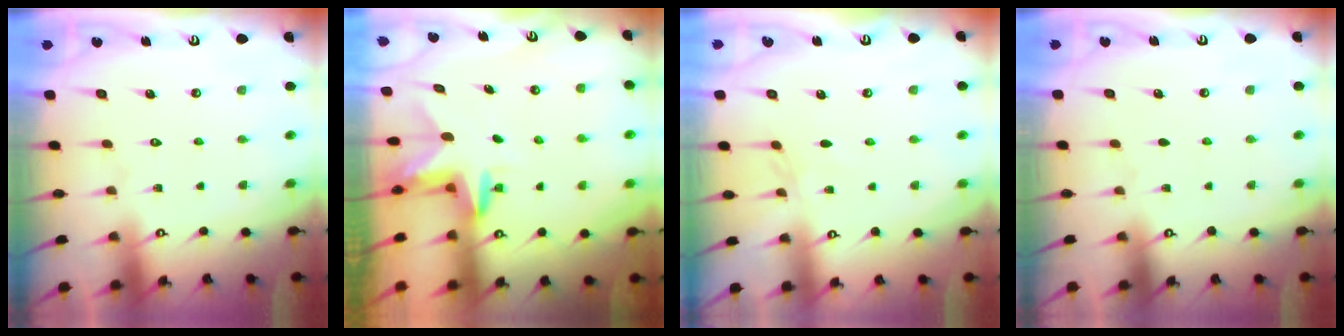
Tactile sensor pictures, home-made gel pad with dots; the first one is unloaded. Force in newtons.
{"total": 3.0, "press": 3.0, "slide": 0.2}
{"total": 2.9, "press": 2.9, "slide": 0.4}
{"total": 0.0}